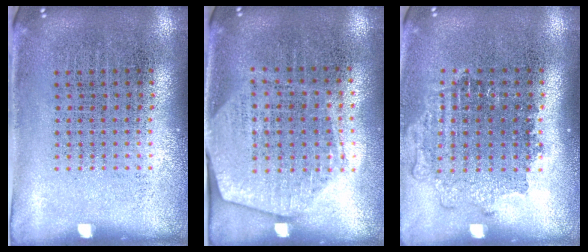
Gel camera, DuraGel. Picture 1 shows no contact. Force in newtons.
{"total": 1.9, "press": 1.7, "slide": 0.9}
{"total": 1.3, "press": 1.1, "slide": 0.6}